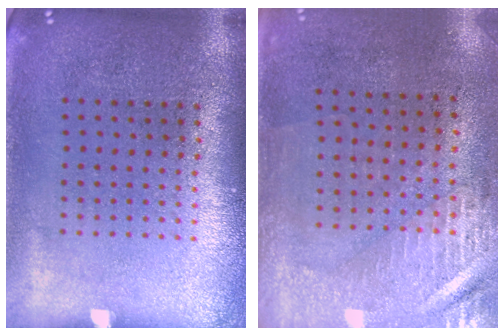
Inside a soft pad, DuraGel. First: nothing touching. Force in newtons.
{"total": 2.9, "press": 2.5, "slide": 1.5}